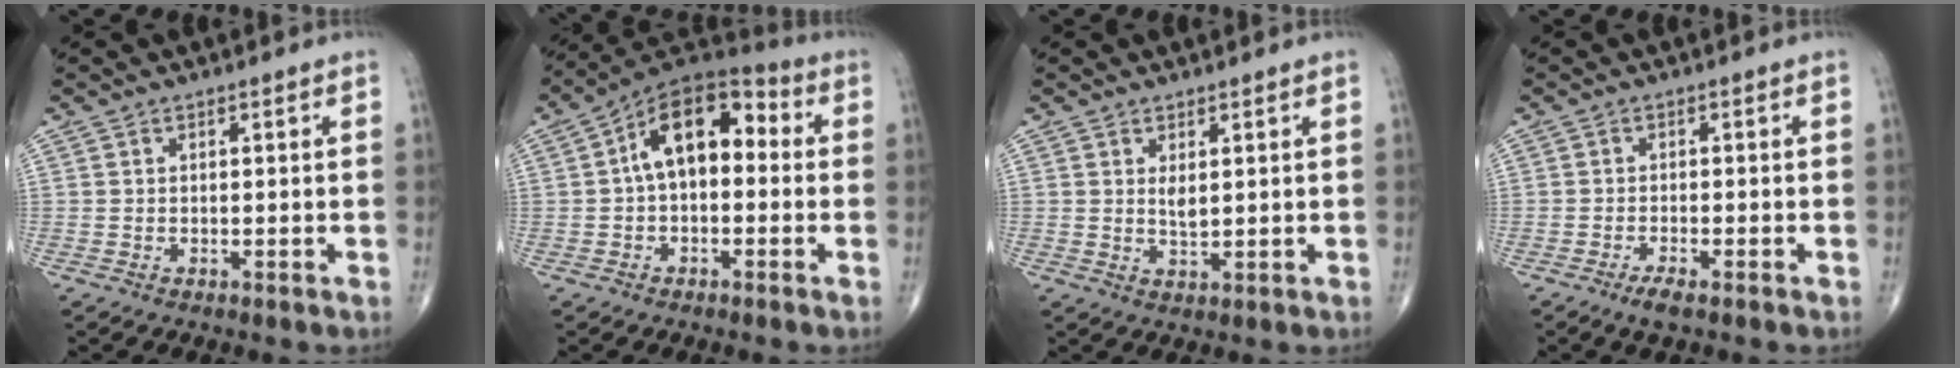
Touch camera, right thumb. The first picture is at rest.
{"total": 13.6, "force": [1.2, 8.0, 11.0], "torque": [-0.148, 0.047, 0.003]}
{"total": 2.4, "force": [0.8, 0.9, 2.0], "torque": [-0.035, -0.011, 0.018]}
{"total": 2.6, "force": [-1.7, 0.5, 1.8], "torque": [-0.040, 0.000, -0.034]}